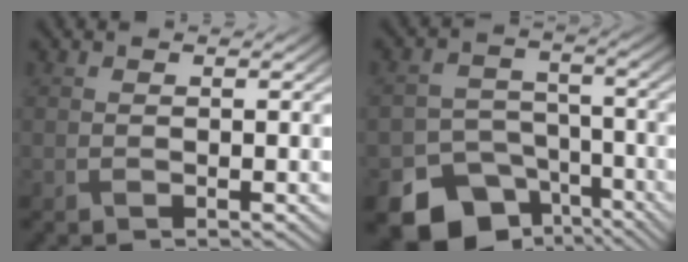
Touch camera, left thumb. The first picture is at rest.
{"total": 12.0, "force": [-8.0, 8.0, 4.1], "torque": [-0.080, -0.027, -0.119]}